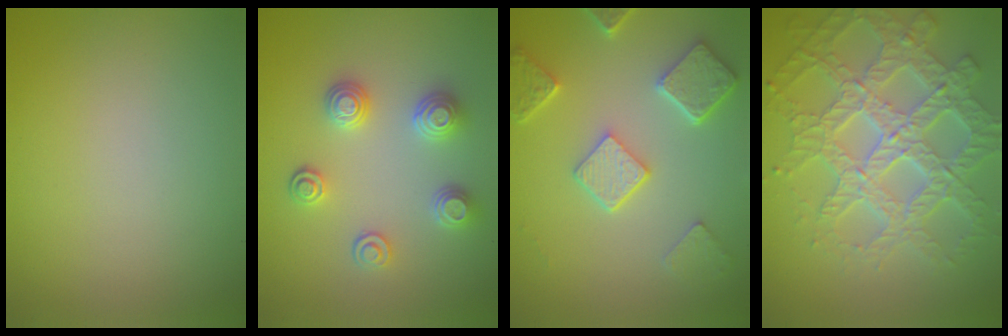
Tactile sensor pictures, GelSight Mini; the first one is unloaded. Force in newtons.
{"total": 3.4, "press": 3.2, "slide": 1.2}
{"total": 4.8, "press": 3.8, "slide": 3.0}
{"total": 7.7, "press": 5.8, "slide": 5.1}